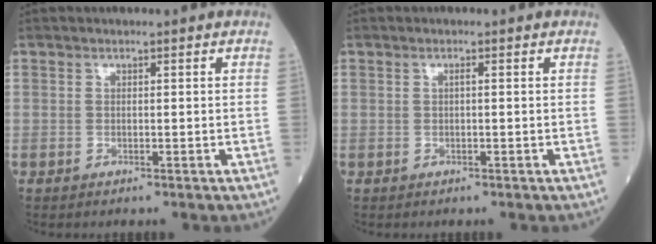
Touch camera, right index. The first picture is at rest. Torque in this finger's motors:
{"motor_torque": [-0.09, 0.03, -0.03, 0.01]}